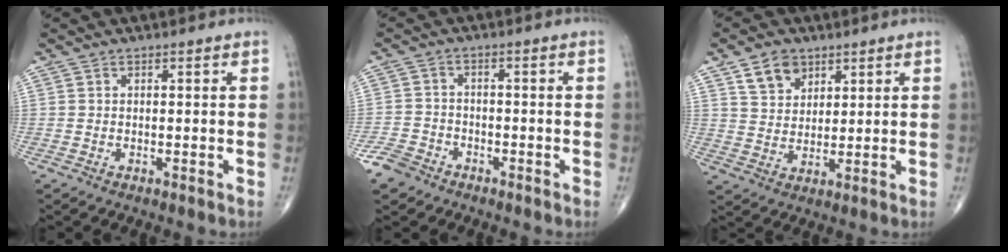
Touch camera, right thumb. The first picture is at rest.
{"total": 4.6, "force": [-3.4, 2.9, 1.0], "torque": [-0.013, 0.013, -0.069]}
{"total": 6.8, "force": [3.9, 4.8, 2.8], "torque": [-0.028, -0.023, 0.075]}